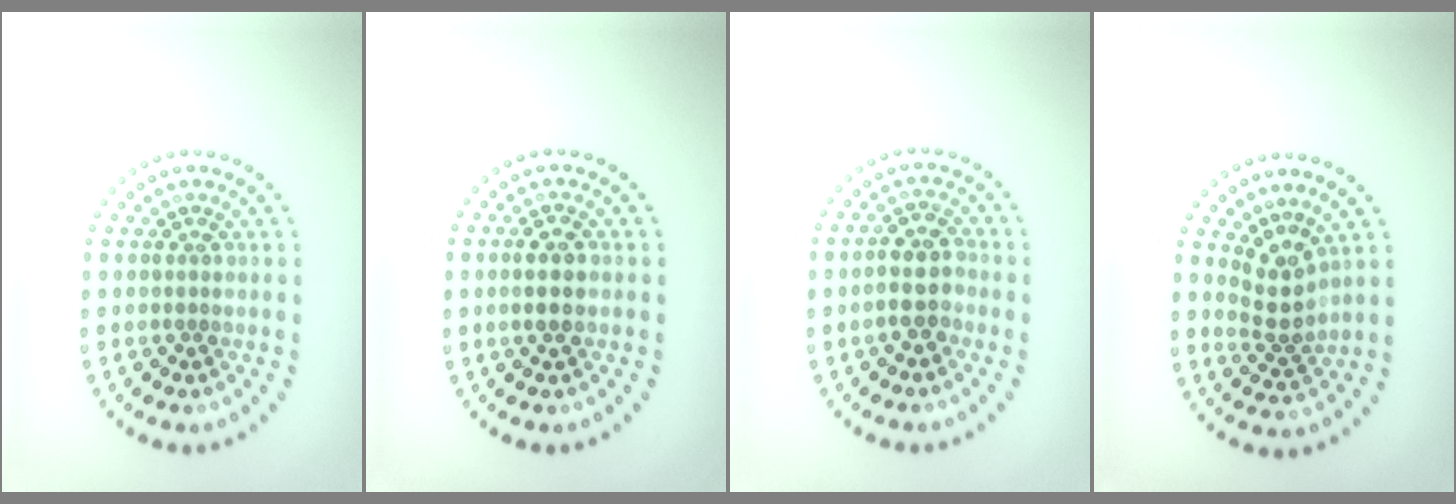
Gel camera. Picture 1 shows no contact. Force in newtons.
{"total": 2.9, "press": 2.9, "slide": 0.3}
{"total": 3.1, "press": 2.9, "slide": 1.2}
{"total": 2.8, "press": 2.1, "slide": 1.9}